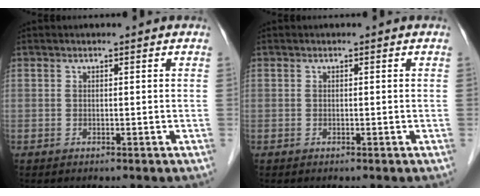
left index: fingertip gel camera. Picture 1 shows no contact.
{"total": 0.0}